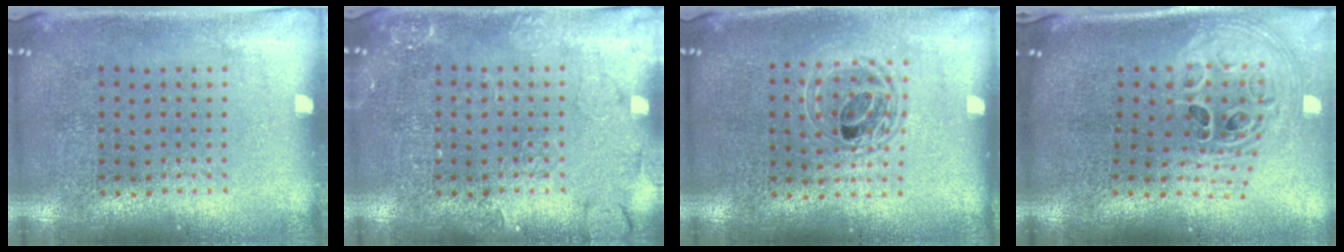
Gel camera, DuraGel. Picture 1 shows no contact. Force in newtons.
{"total": 2.4, "press": 2.4, "slide": 0.4}
{"total": 1.6, "press": 1.3, "slide": 0.8}
{"total": 2.2, "press": 1.6, "slide": 1.5}